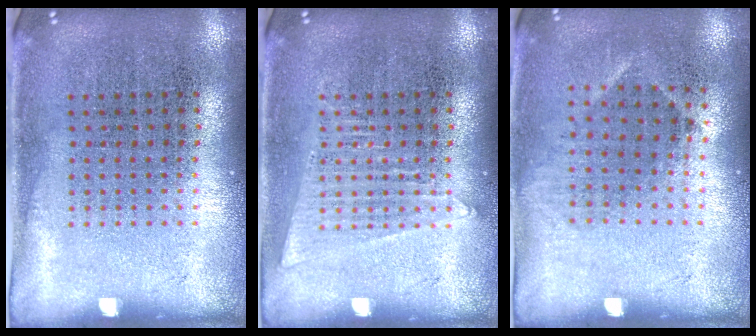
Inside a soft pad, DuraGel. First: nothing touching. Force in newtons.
{"total": 1.6, "press": 1.6, "slide": 0.1}
{"total": 1.1, "press": 0.9, "slide": 0.7}